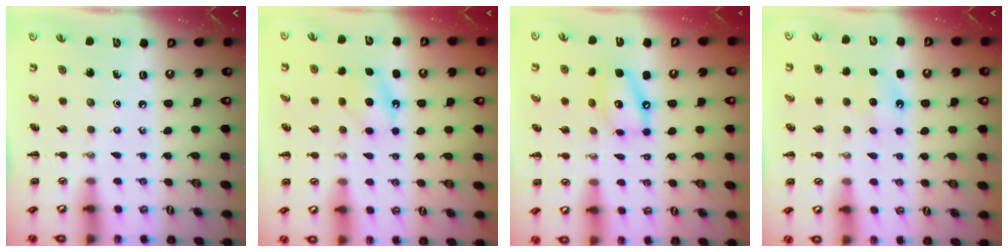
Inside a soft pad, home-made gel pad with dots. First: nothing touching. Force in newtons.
{"total": 6.8, "press": 6.6, "slide": 1.6}
{"total": 12.1, "press": 11.8, "slide": 2.8}
{"total": 5.3, "press": 5.2, "slide": 1.2}